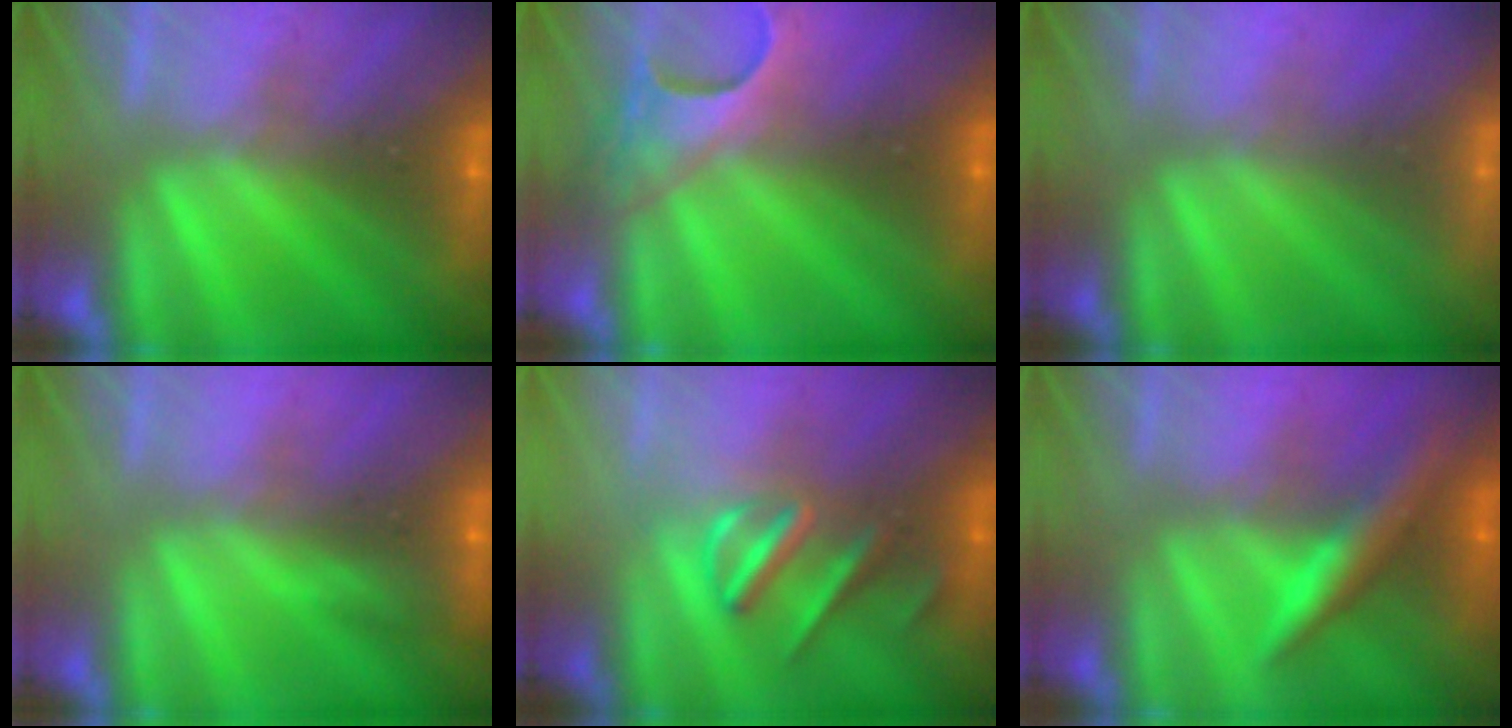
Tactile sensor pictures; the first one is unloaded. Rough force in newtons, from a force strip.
{"total": 4.0}
{"total": 2.6}
{"total": 3.0}
{"total": 3.2}
{"total": 2.3}